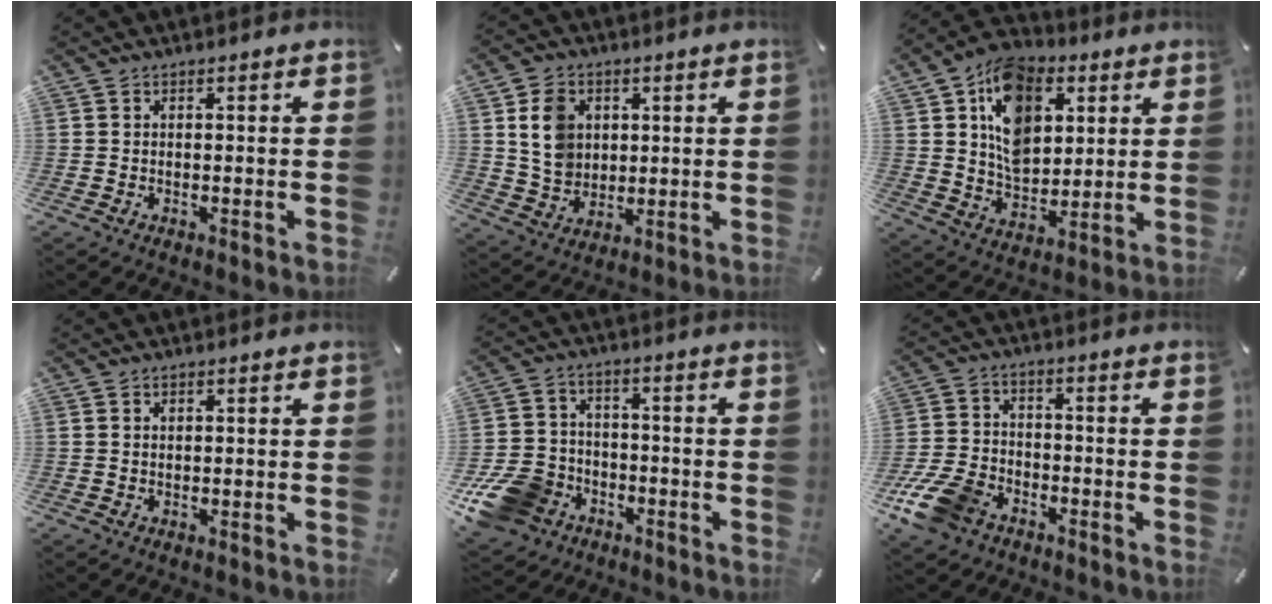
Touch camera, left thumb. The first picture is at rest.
{"total": 9.0, "force": [2.3, 7.8, 3.9], "torque": [-0.069, 0.006, 0.044]}
{"total": 15.4, "force": [5.8, 11.3, 8.7], "torque": [-0.155, -0.009, 0.112]}
{"total": 0.9, "force": [0.4, 0.6, 0.5], "torque": [-0.010, 0.004, 0.006]}
{"total": 13.5, "force": [-6.3, 10.7, 5.4], "torque": [-0.113, 0.046, -0.109]}
{"total": 11.2, "force": [-6.6, 7.1, 5.6], "torque": [-0.121, 0.034, -0.121]}